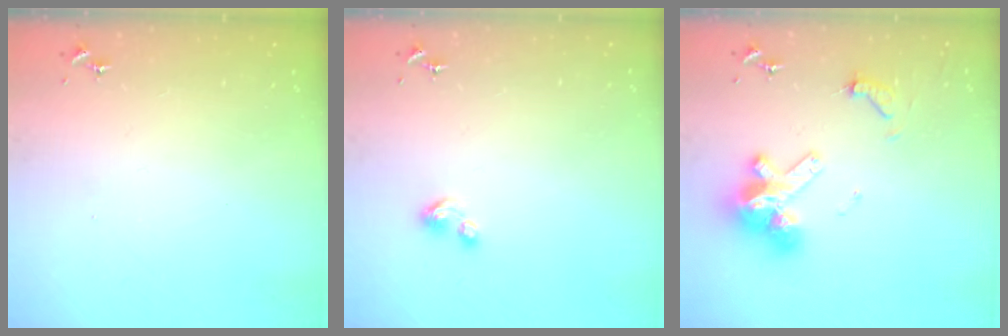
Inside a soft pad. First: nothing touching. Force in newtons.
{"total": 3.8, "press": 3.8, "slide": 0.4}
{"total": 15.2, "press": 15.1, "slide": 1.8}